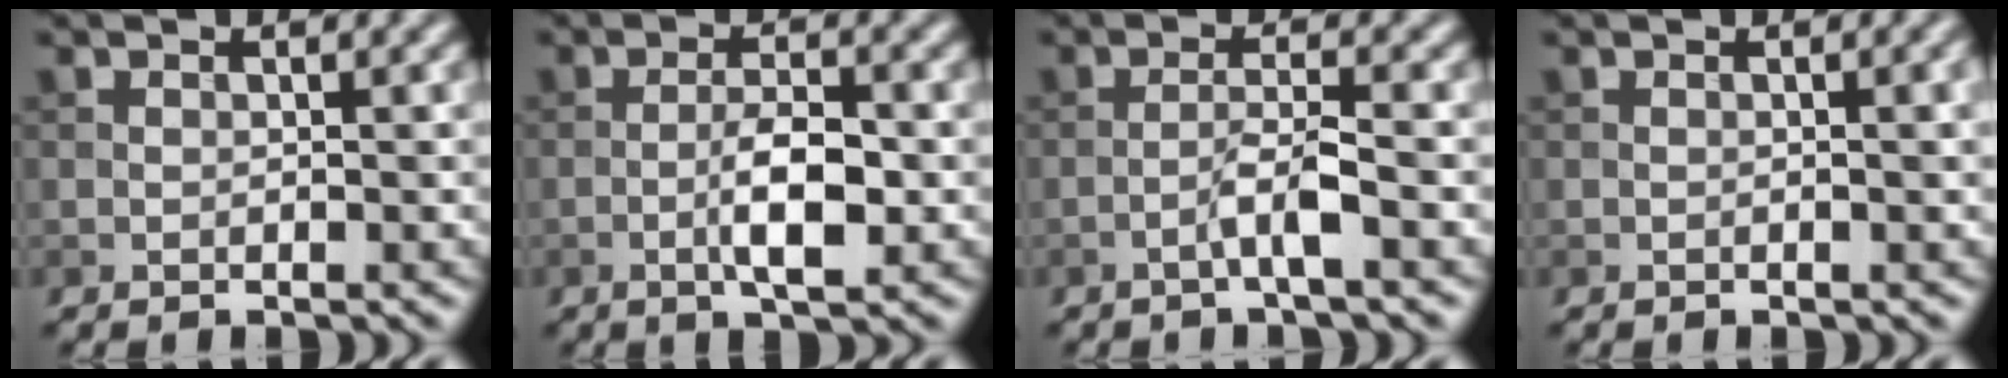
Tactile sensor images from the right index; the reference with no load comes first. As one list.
[{"total": 4.0, "force": [-1.1, 1.1, 3.7], "torque": [-0.069, 0.002, -0.022]}, {"total": 2.5, "force": [-1.3, 0.0, 2.2], "torque": [-0.042, 0.010, -0.028]}, {"total": 2.3, "force": [0.1, 0.7, 2.2], "torque": [-0.024, 0.003, -0.001]}]